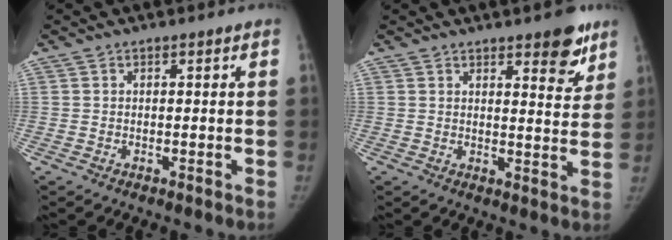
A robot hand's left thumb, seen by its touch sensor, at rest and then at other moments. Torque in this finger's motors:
{"motor_torque": [1.50, 0.66, 0.89, -0.65, 0.16]}